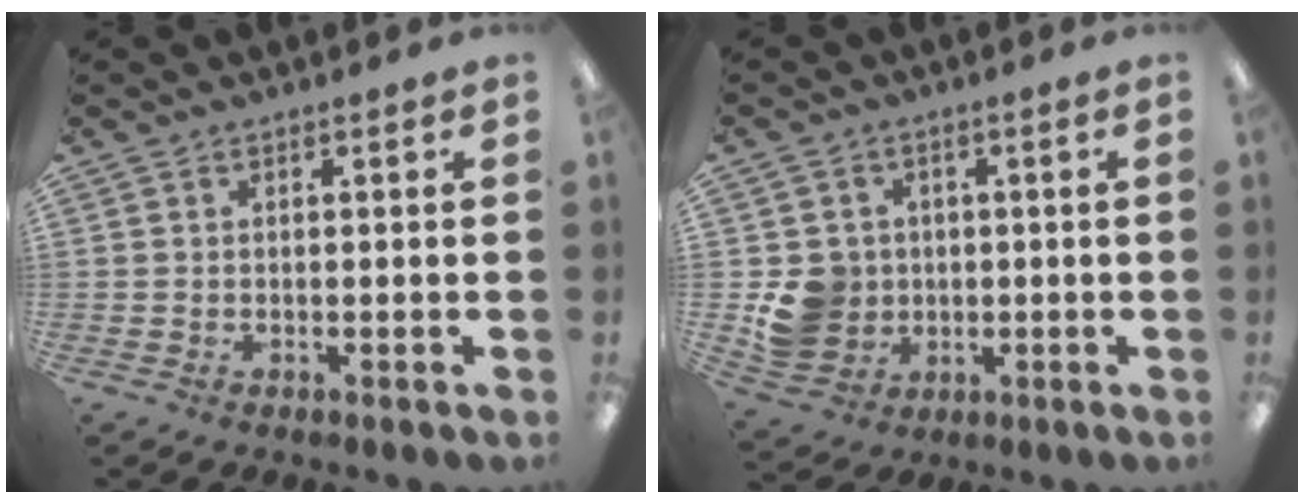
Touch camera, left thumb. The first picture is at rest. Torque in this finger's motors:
{"motor_torque": [-0.01, 0.11, 0.27, -0.28, 0.05]}